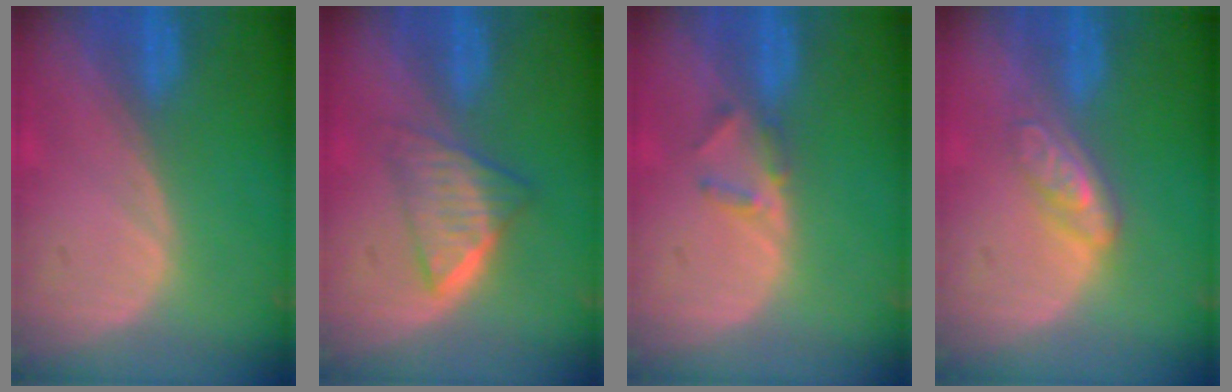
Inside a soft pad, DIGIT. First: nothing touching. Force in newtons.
{"total": 6.3, "press": 5.4, "slide": 3.3}
{"total": 2.3, "press": 2.1, "slide": 0.9}
{"total": 4.5, "press": 4.2, "slide": 1.8}